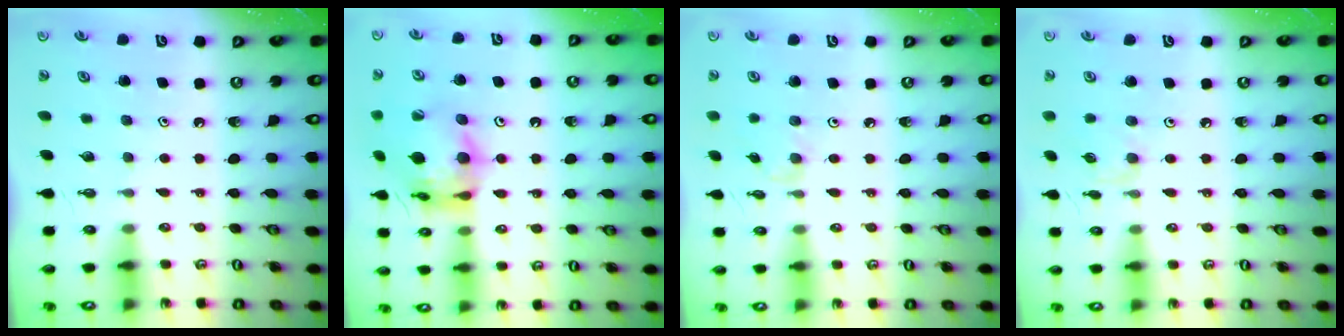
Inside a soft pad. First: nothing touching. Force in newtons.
{"total": 15.4, "press": 15.3, "slide": 1.6}
{"total": 1.6, "press": 1.5, "slide": 0.4}
{"total": 2.7, "press": 2.7, "slide": 0.4}